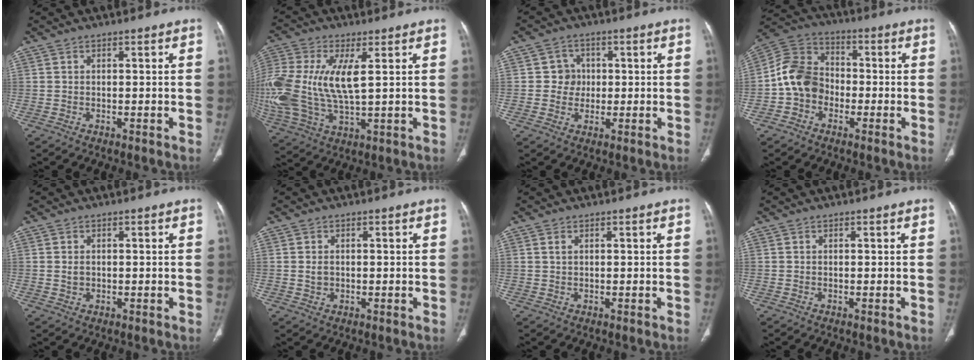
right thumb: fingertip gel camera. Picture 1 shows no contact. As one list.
[{"total": 20.6, "force": [2.7, 9.5, 18.0], "torque": [-0.439, -0.006, 0.052]}, {"total": 4.5, "force": [0.2, 4.3, 1.1], "torque": [0.016, 0.010, 0.000]}, {"total": 10.3, "force": [-2.3, 8.4, 5.4], "torque": [-0.089, 0.037, -0.057]}, {"total": 1.3, "force": [0.1, 1.0, 0.7], "torque": [-0.011, 0.001, 0.006]}, {"total": 1.6, "force": [0.1, 1.3, 0.9], "torque": [-0.013, 0.001, 0.006]}, {"total": 0.8, "force": [0.4, 0.4, 0.6], "torque": [-0.014, 0.002, 0.010]}, {"total": 0.0}]